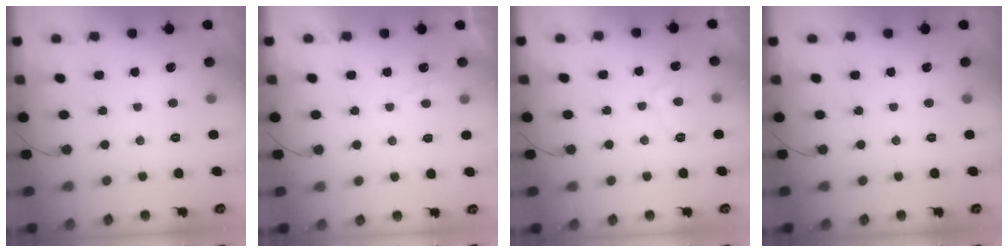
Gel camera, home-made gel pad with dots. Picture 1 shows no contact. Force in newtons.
{"total": 1.1, "press": 0.9, "slide": 0.5}
{"total": 4.1, "press": 4.0, "slide": 0.9}
{"total": 0.0}